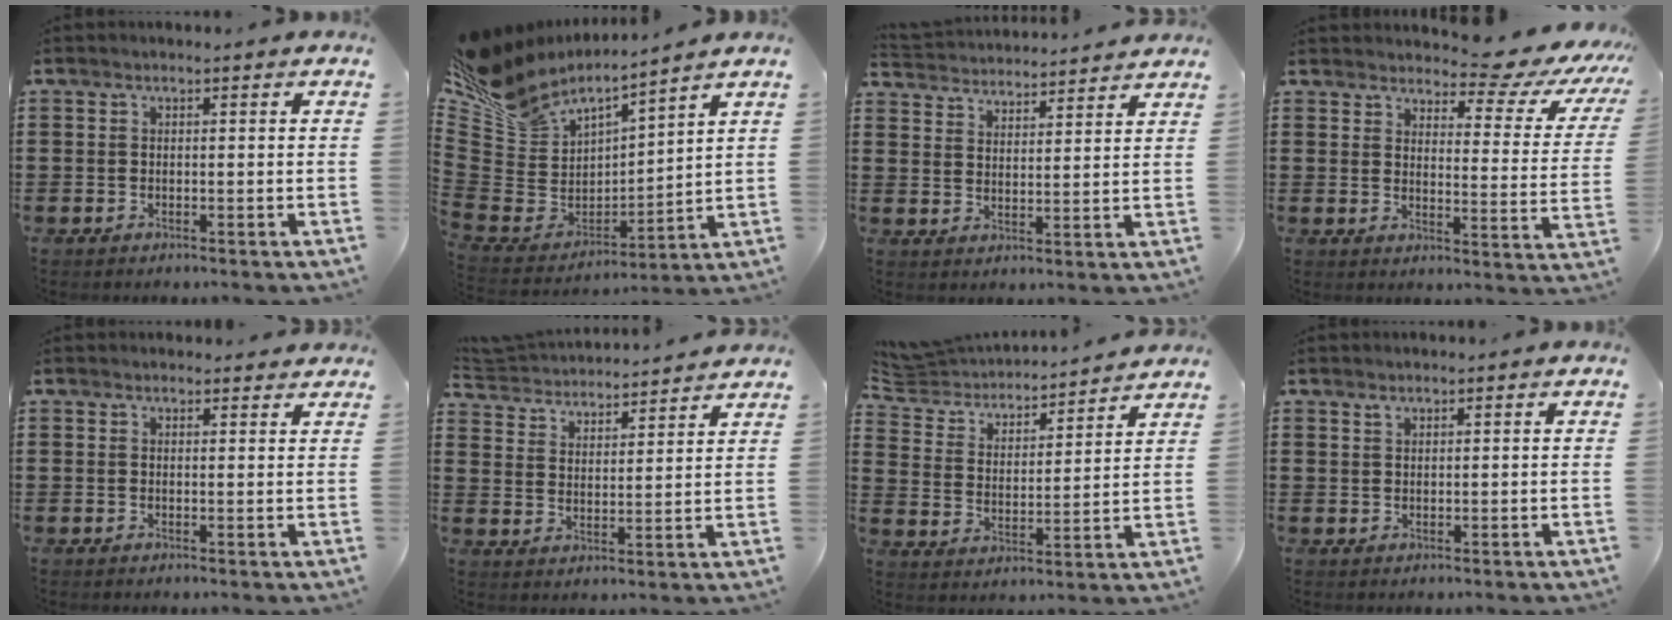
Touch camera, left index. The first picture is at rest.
{"total": 7.1, "force": [6.2, 3.0, 1.5], "torque": [-0.070, -0.054, 0.113]}
{"total": 3.9, "force": [3.9, 0.0, -0.5], "torque": [-0.010, -0.025, 0.067]}
{"total": 5.6, "force": [4.9, 1.0, 2.5], "torque": [-0.052, -0.037, 0.076]}
{"total": 1.5, "force": [1.5, 0.3, 0.2], "torque": [-0.006, 0.003, 0.029]}
{"total": 4.3, "force": [4.3, 0.2, -0.1], "torque": [-0.023, -0.031, 0.073]}
{"total": 3.8, "force": [3.7, 0.9, 0.2], "torque": [-0.031, -0.026, 0.054]}
{"total": 1.1, "force": [1.0, 0.5, 0.2], "torque": [-0.006, 0.001, 0.020]}